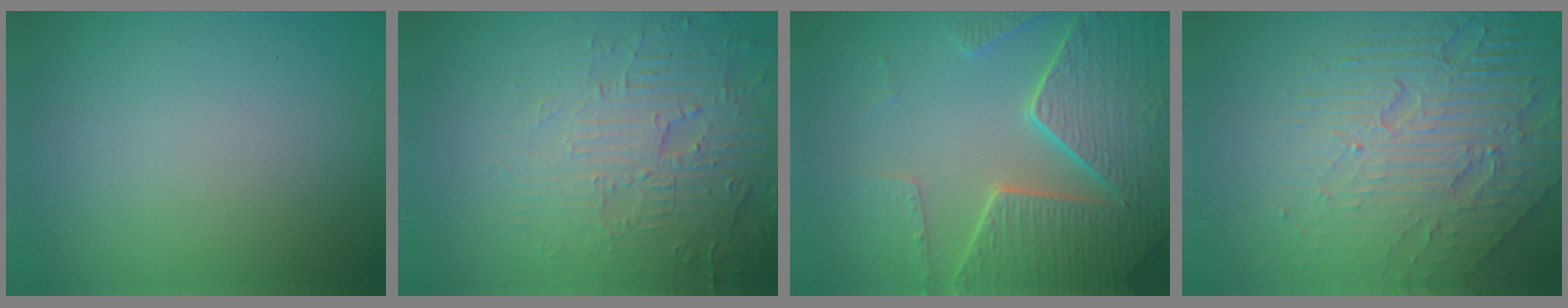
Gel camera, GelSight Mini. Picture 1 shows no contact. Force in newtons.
{"total": 4.1, "press": 4.1, "slide": 0.5}
{"total": 8.3, "press": 6.1, "slide": 5.6}
{"total": 8.4, "press": 5.7, "slide": 6.2}